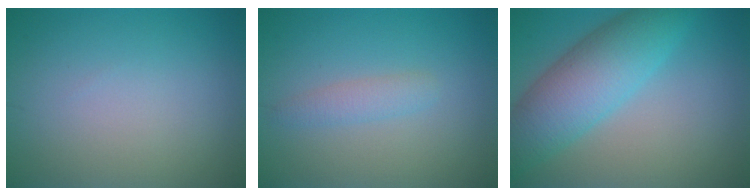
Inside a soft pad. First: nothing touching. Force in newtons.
{"total": 1.6, "press": 1.6, "slide": 0.1}
{"total": 7.5, "press": 7.5, "slide": 0.1}